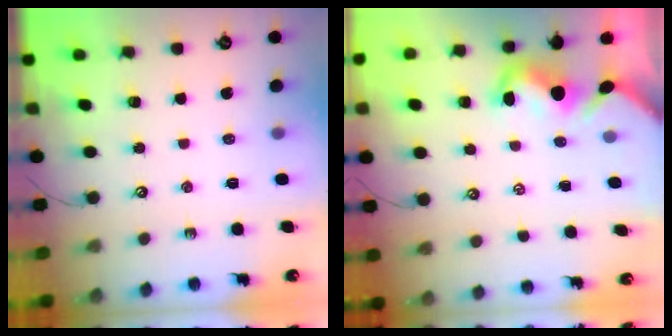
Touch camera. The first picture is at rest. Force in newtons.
{"total": 1.5, "press": 1.2, "slide": 0.9}